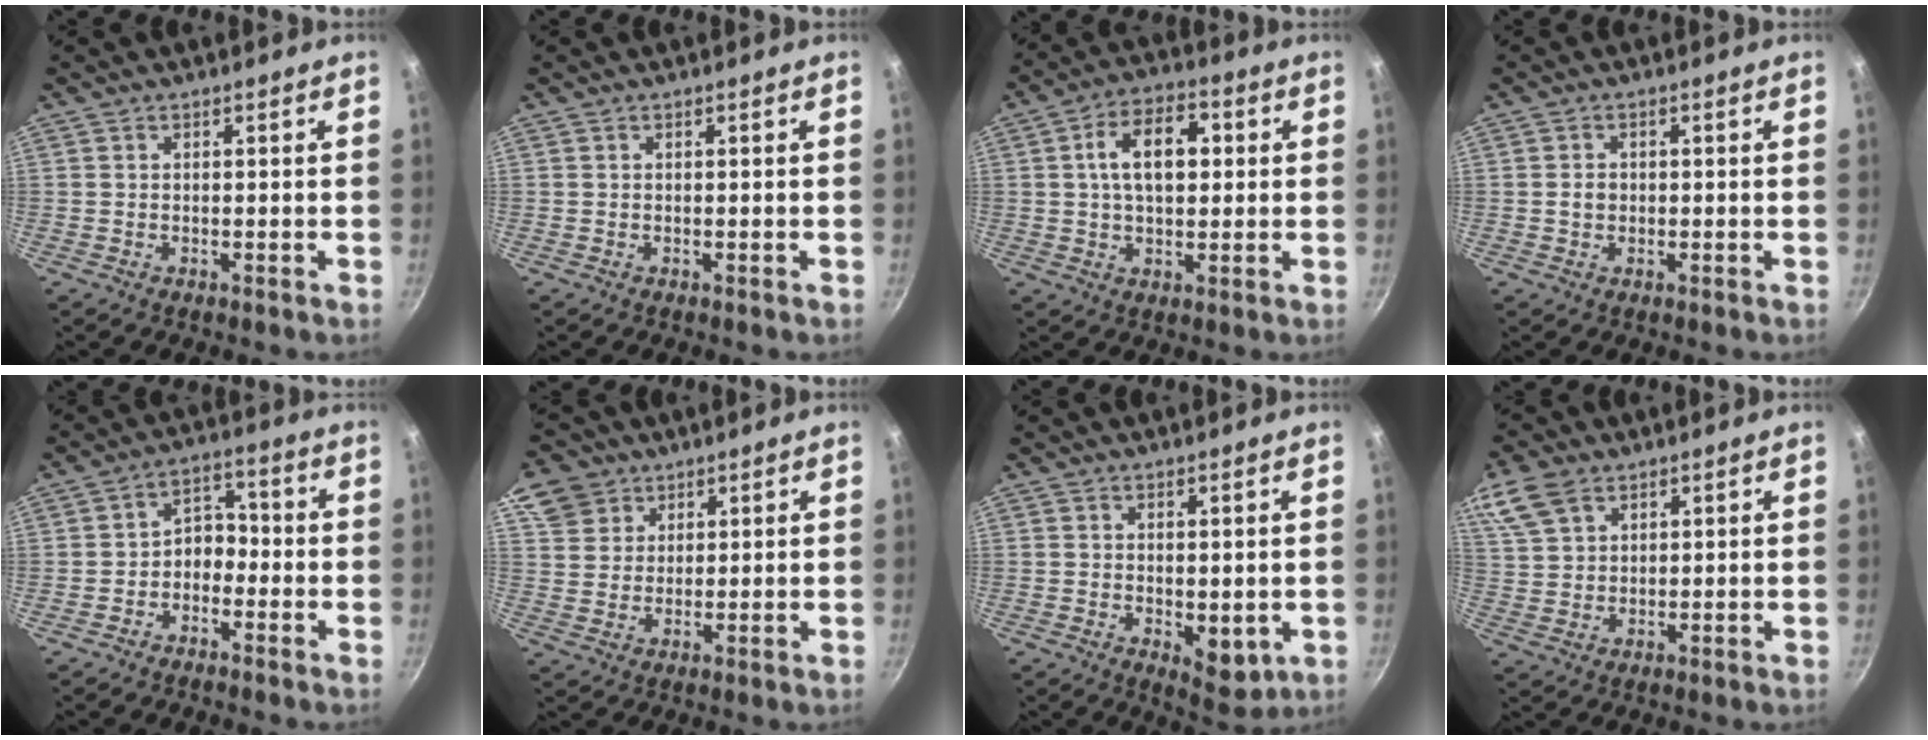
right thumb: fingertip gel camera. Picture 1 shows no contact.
{"total": 0.0}
{"total": 11.2, "force": [1.8, 6.7, 8.7], "torque": [-0.121, 0.016, 0.022]}
{"total": 1.9, "force": [-0.1, 1.6, 1.0], "torque": [-0.011, 0.006, -0.003]}
{"total": 5.0, "force": [-1.9, 3.7, 2.8], "torque": [-0.012, 0.035, -0.041]}
{"total": 8.1, "force": [4.7, 6.2, 2.0], "torque": [-0.011, -0.004, 0.084]}
{"total": 5.7, "force": [-0.3, 3.0, 4.8], "torque": [-0.053, -0.016, 0.004]}
{"total": 8.4, "force": [4.9, 5.3, 4.3], "torque": [-0.080, -0.003, 0.101]}